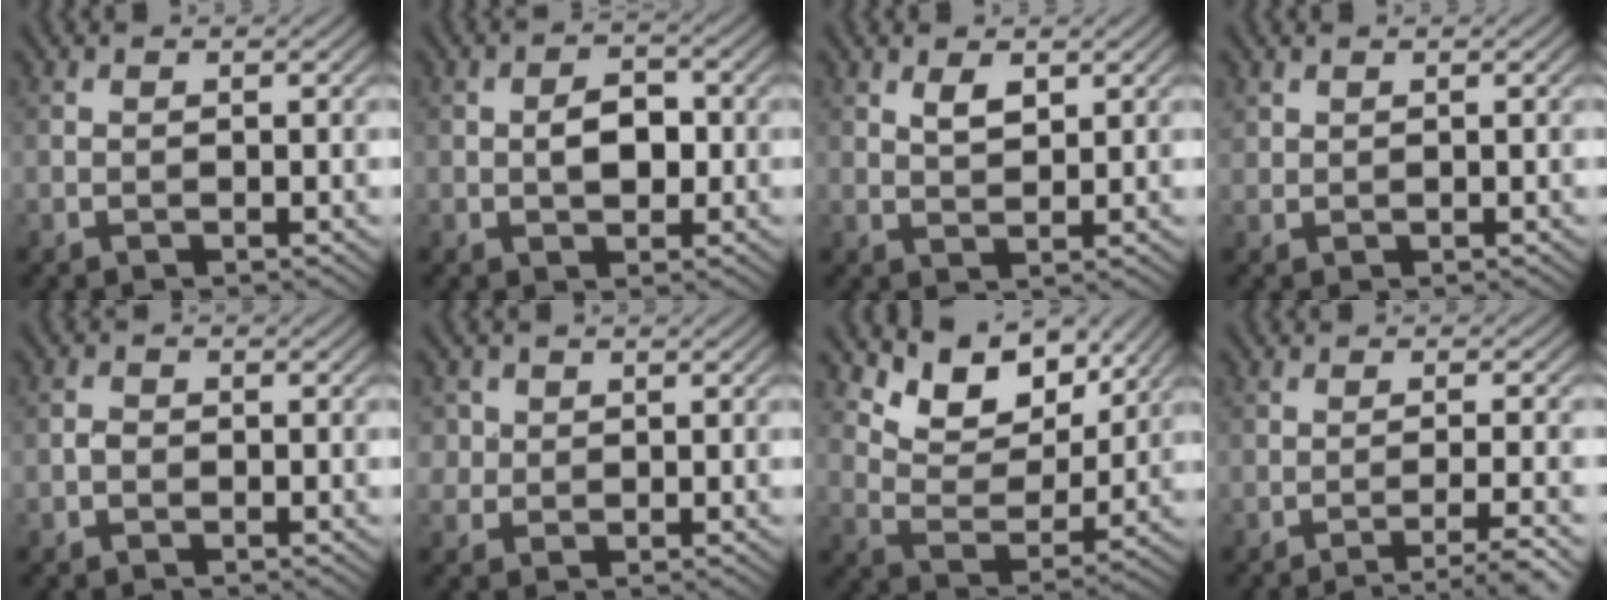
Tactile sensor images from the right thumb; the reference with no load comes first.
{"total": 3.6, "force": [-0.2, 2.3, 2.7], "torque": [-0.048, 0.000, -0.007]}
{"total": 2.4, "force": [1.4, 1.1, 1.6], "torque": [-0.032, -0.003, 0.029]}
{"total": 1.1, "force": [0.8, 0.6, 0.2], "torque": [-0.008, 0.001, 0.022]}
{"total": 1.1, "force": [-0.6, 0.8, 0.5], "torque": [-0.011, 0.002, -0.015]}
{"total": 2.7, "force": [0.9, 2.4, 0.6], "torque": [-0.024, -0.005, 0.023]}
{"total": 9.2, "force": [6.5, 4.7, 4.6], "torque": [-0.091, -0.011, 0.111]}
{"total": 4.3, "force": [-2.7, 0.3, 3.3], "torque": [-0.049, 0.011, -0.056]}